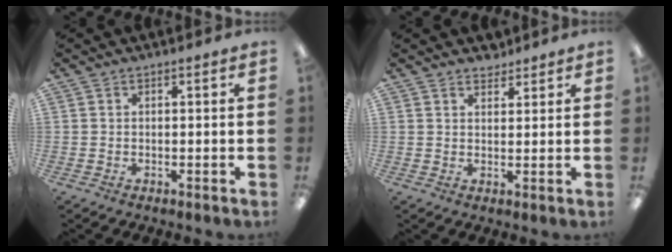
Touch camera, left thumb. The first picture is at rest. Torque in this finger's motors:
{"motor_torque": [-0.06, -0.18, -0.29, -0.05, 0.03]}